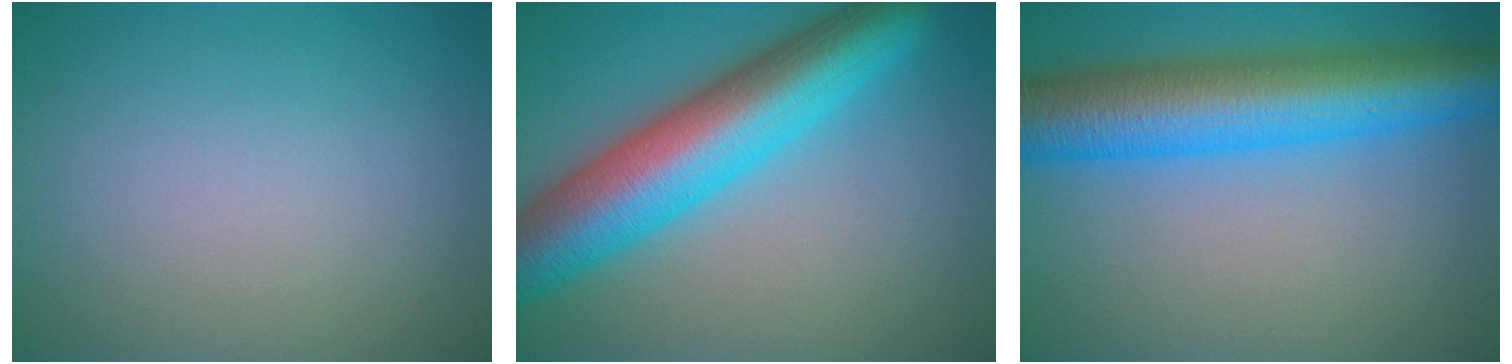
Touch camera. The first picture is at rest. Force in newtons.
{"total": 10.7, "press": 10.7, "slide": 0.1}
{"total": 10.6, "press": 10.6, "slide": 0.3}